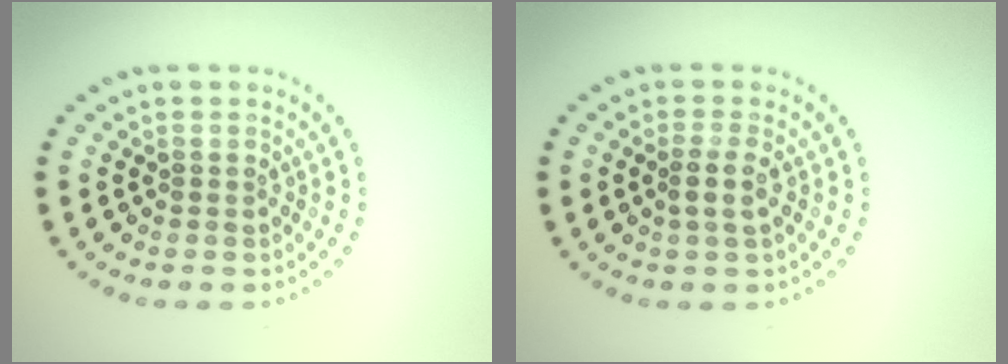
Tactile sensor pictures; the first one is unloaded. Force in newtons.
{"total": 1.8, "press": 1.6, "slide": 0.9}